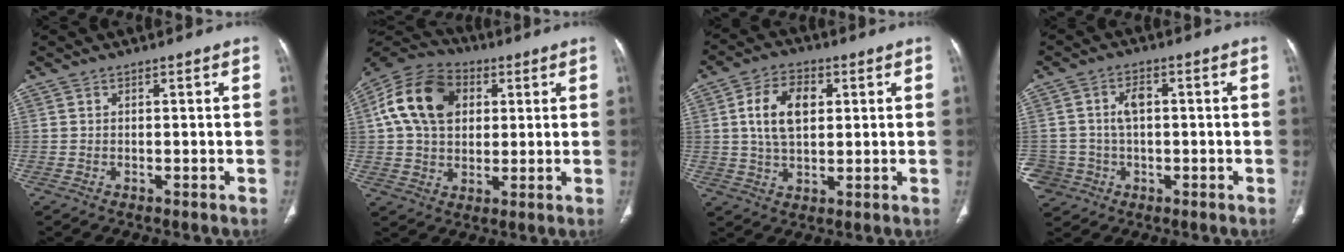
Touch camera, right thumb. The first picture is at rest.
{"total": 16.5, "force": [3.9, 12.0, 10.6], "torque": [-0.180, 0.012, 0.062]}
{"total": 9.8, "force": [2.2, 6.1, 7.4], "torque": [-0.122, 0.003, 0.041]}
{"total": 8.2, "force": [-1.1, 7.6, 3.1], "torque": [-0.051, 0.020, -0.009]}